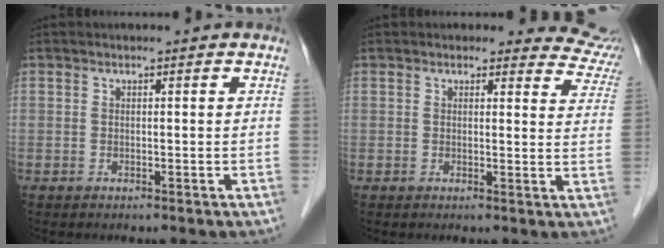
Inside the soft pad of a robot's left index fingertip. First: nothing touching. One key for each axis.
{"total": 7.9, "fx": 7.5, "fy": 2.6, "fz": -0.2, "tx": 0.048, "ty": -0.032, "tz": 0.038}